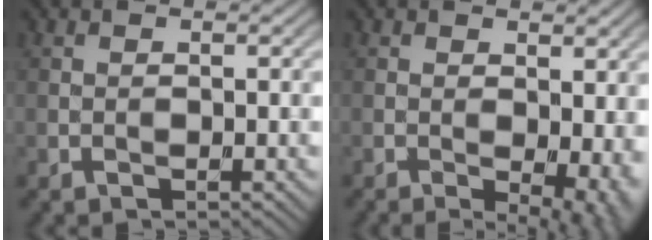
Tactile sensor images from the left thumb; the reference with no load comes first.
{"total": 6.5, "force": [-0.9, 2.8, 5.8], "torque": [-0.076, -0.009, -0.004]}